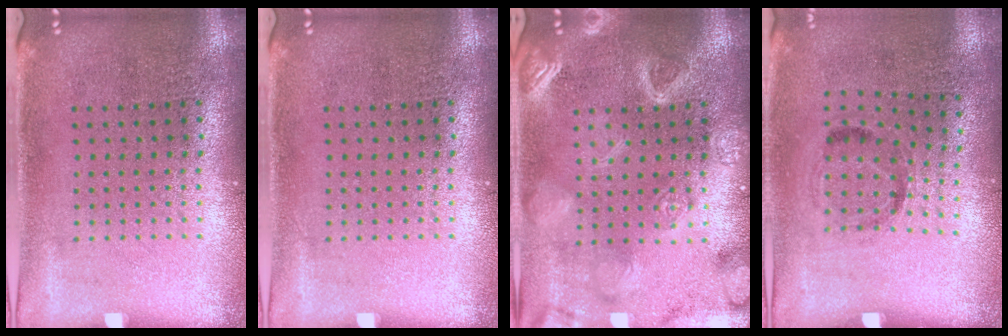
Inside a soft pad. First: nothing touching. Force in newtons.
{"total": 0.0}
{"total": 3.1, "press": 3.1, "slide": 0.2}
{"total": 1.1, "press": 0.6, "slide": 0.9}